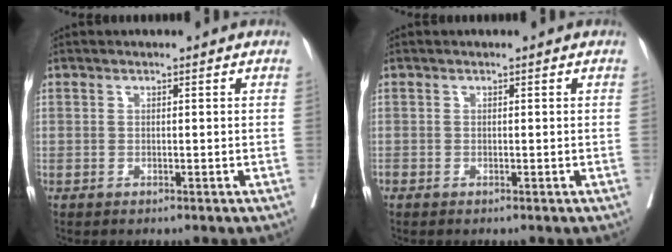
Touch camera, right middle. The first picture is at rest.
{"total": 0.0}